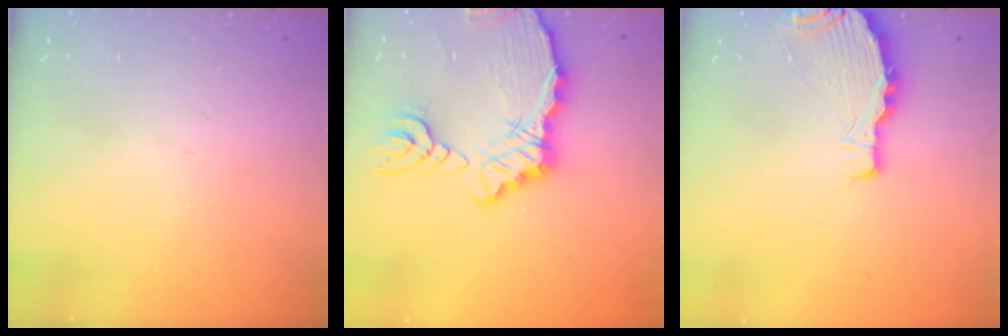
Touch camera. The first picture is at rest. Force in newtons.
{"total": 14.4, "press": 14.3, "slide": 2.0}
{"total": 4.8, "press": 4.8, "slide": 0.2}